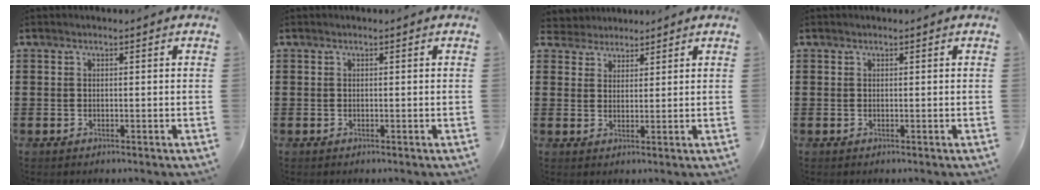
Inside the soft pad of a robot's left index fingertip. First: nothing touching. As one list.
[{"total": 0.0}, {"total": 2.7, "force": [2.4, 1.2, -0.4], "torque": [-0.005, 0.001, 0.044]}, {"total": 0.0}]